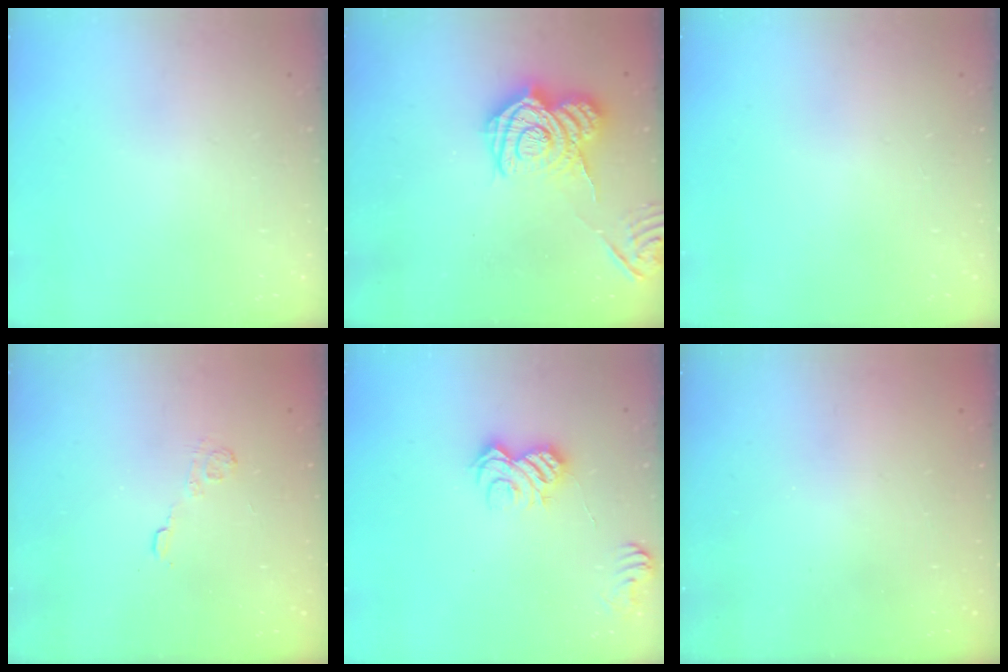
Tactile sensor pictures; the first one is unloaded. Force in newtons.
{"total": 14.4, "press": 14.4, "slide": 1.0}
{"total": 0.0}
{"total": 2.7, "press": 2.3, "slide": 1.4}
{"total": 10.6, "press": 10.6, "slide": 0.9}
{"total": 2.6, "press": 2.5, "slide": 0.8}